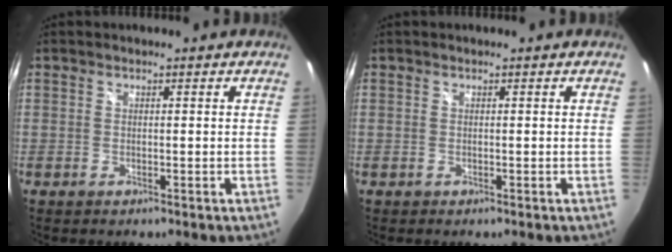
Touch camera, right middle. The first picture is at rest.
{"total": 0.0}